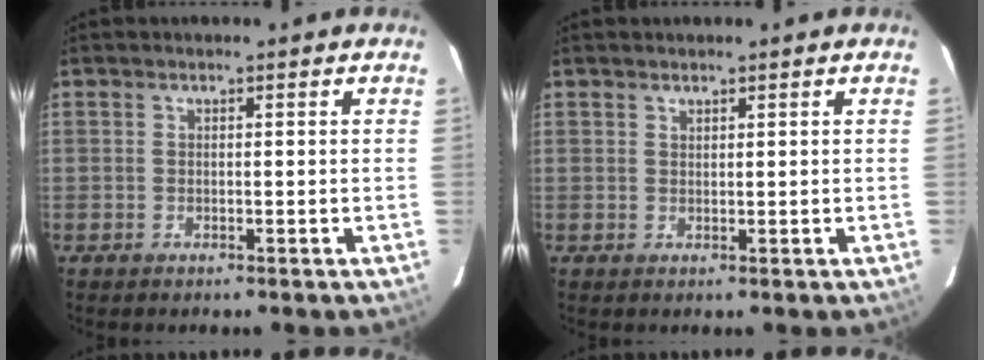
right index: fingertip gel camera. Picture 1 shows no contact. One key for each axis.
{"total": 0.7, "fx": 0.6, "fy": 0.2, "fz": 0.1, "tx": -0.001, "ty": 0.001, "tz": 0.013}